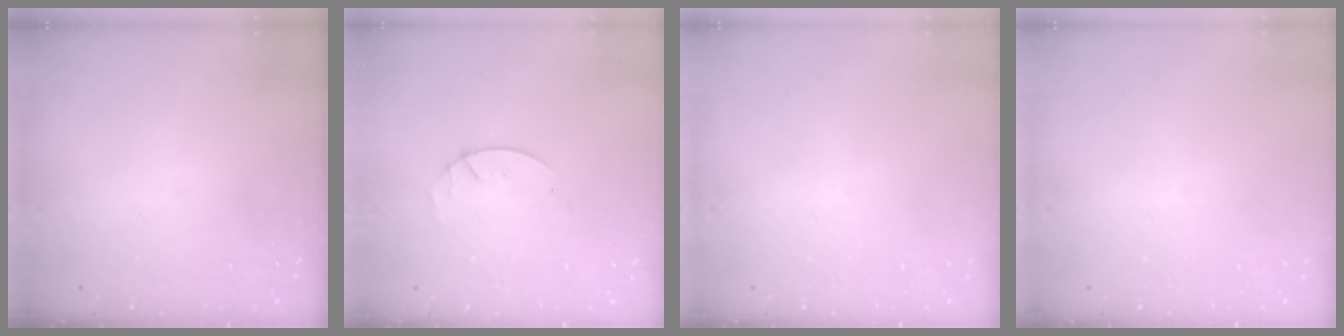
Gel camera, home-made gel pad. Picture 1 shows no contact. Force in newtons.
{"total": 2.9, "press": 2.9, "slide": 0.4}
{"total": 0.0}
{"total": 0.0}